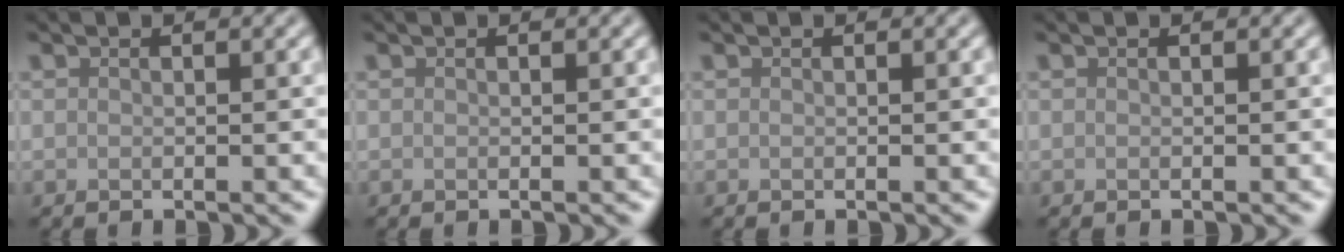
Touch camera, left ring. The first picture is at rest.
{"total": 0.0}
{"total": 0.0}
{"total": 0.0}